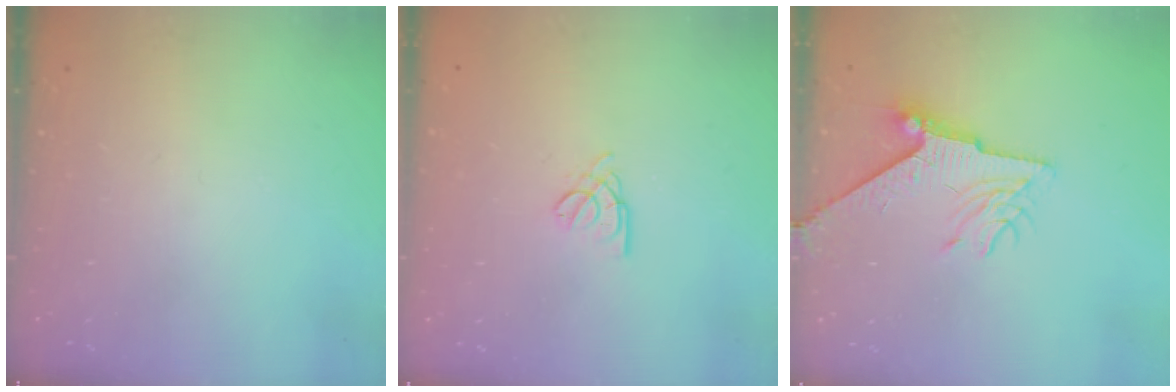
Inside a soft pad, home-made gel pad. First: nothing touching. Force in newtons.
{"total": 2.6, "press": 2.5, "slide": 0.5}
{"total": 7.8, "press": 7.7, "slide": 0.9}